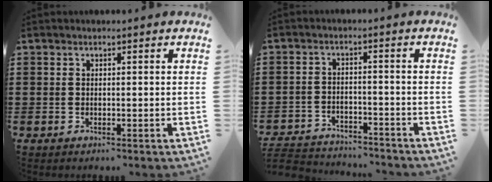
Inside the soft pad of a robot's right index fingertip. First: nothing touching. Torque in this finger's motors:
{"motor_torque": [-1.20, 0.94, -1.05, -0.21]}